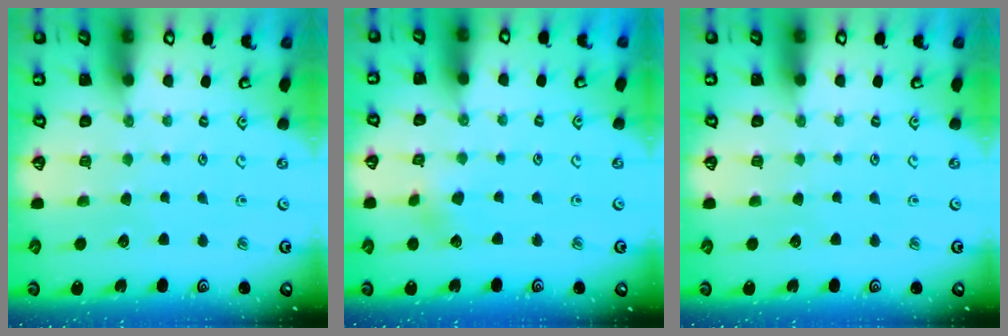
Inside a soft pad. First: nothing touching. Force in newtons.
{"total": 2.7, "press": 2.6, "slide": 0.5}
{"total": 0.0}